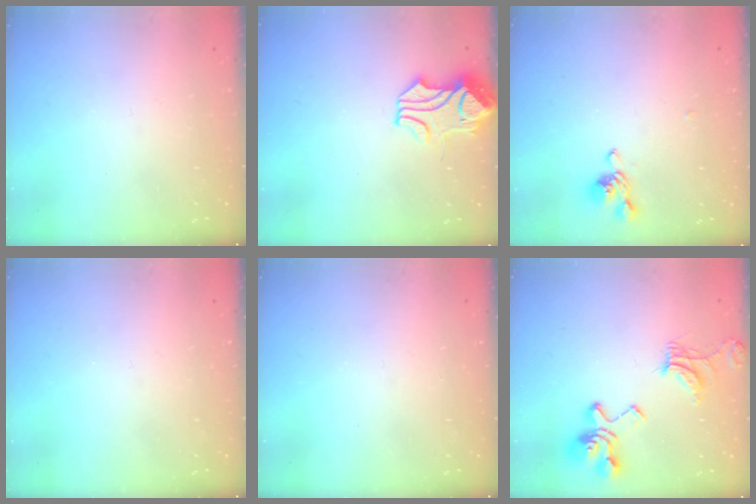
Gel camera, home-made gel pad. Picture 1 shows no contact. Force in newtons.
{"total": 1.6, "press": 1.5, "slide": 0.5}
{"total": 4.1, "press": 4.1, "slide": 0.3}
{"total": 0.0}
{"total": 0.0}
{"total": 12.4, "press": 12.2, "slide": 2.1}